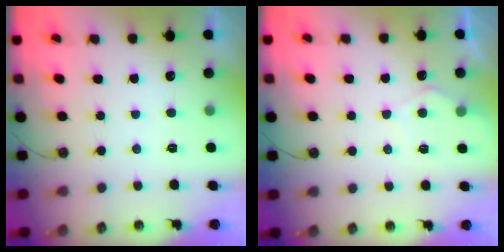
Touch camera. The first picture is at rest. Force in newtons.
{"total": 5.6, "press": 5.6, "slide": 0.7}